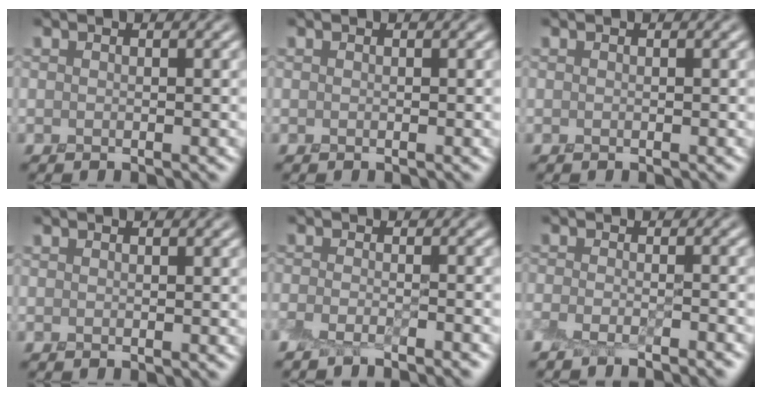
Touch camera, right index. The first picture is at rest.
{"total": 0.0}
{"total": 0.0}
{"total": 0.0}
{"total": 3.0, "force": [-2.9, 0.0, 0.7], "torque": [-0.018, -0.007, -0.053]}
{"total": 3.4, "force": [-3.3, 0.1, 0.8], "torque": [-0.020, -0.005, -0.055]}